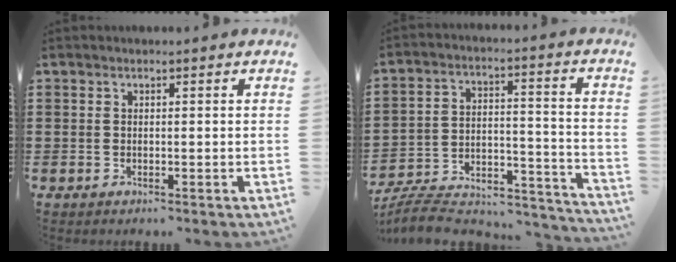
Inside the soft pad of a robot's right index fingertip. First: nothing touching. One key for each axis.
{"total": 6.6, "fx": -5.9, "fy": 2.2, "fz": 2.1, "tx": -0.034, "ty": 0.005, "tz": -0.115}